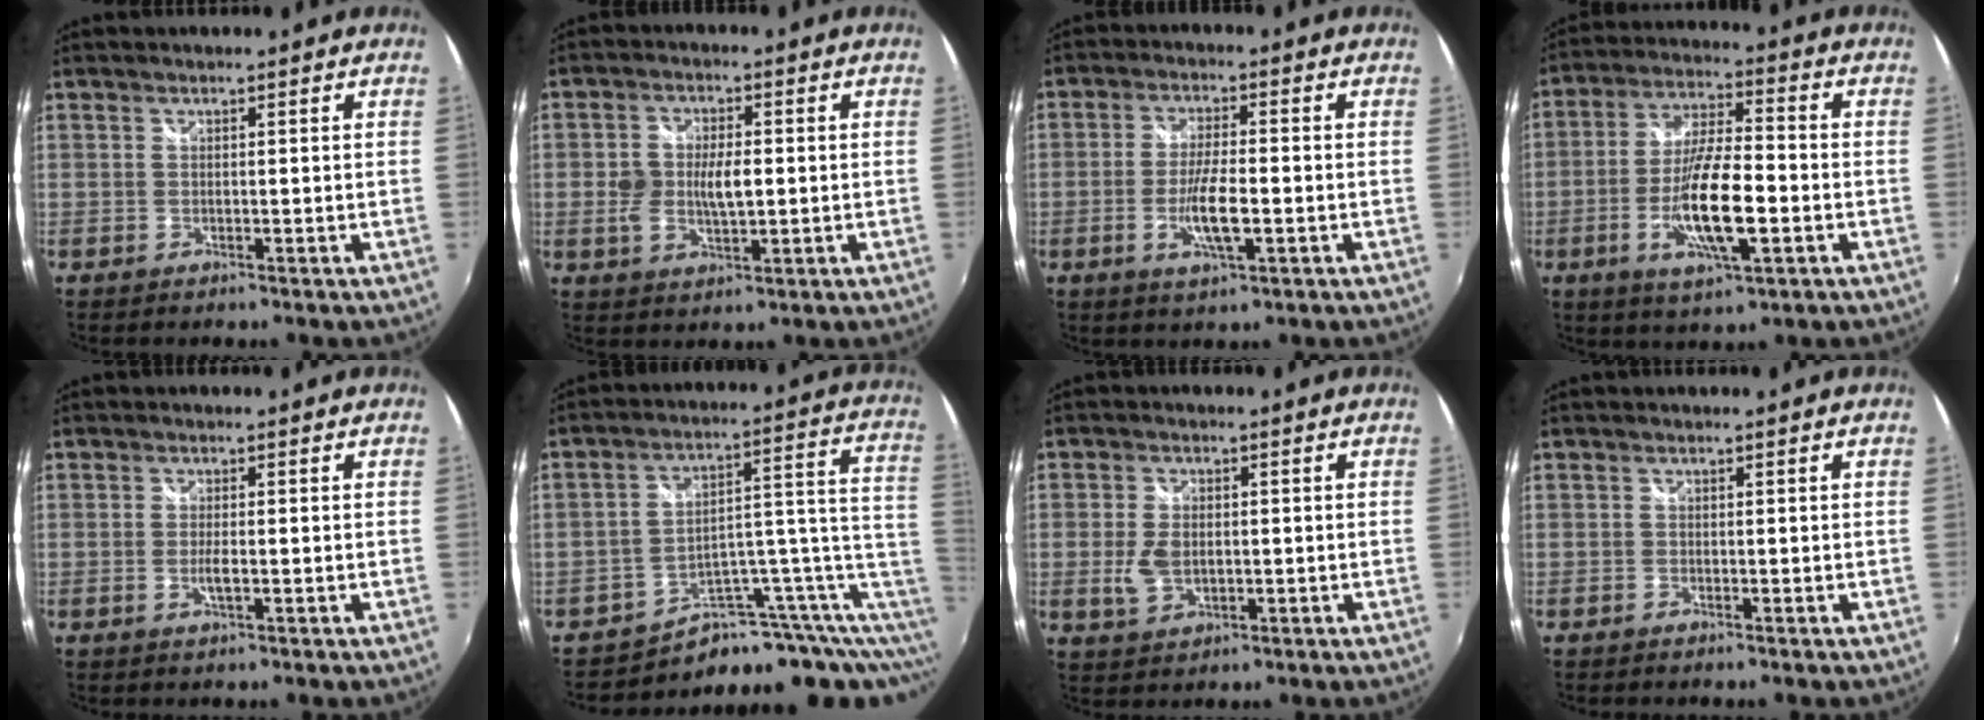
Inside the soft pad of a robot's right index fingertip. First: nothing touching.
{"total": 7.2, "force": [-0.5, 3.7, 6.2], "torque": [-0.115, -0.001, -0.009]}
{"total": 7.3, "force": [-2.1, 1.6, 6.9], "torque": [-0.135, -0.007, -0.038]}
{"total": 13.5, "force": [-3.9, 3.2, 12.5], "torque": [-0.245, -0.009, -0.071]}
{"total": 2.3, "force": [-0.5, 0.6, 2.2], "torque": [-0.042, -0.005, -0.009]}
{"total": 13.7, "force": [-4.2, 7.8, 10.4], "torque": [-0.132, 0.031, -0.065]}
{"total": 5.7, "force": [-0.6, 3.7, 4.2], "torque": [-0.092, -0.002, -0.009]}
{"total": 0.5, "force": [-0.5, 0.2, 0.1], "torque": [-0.003, -0.002, -0.012]}